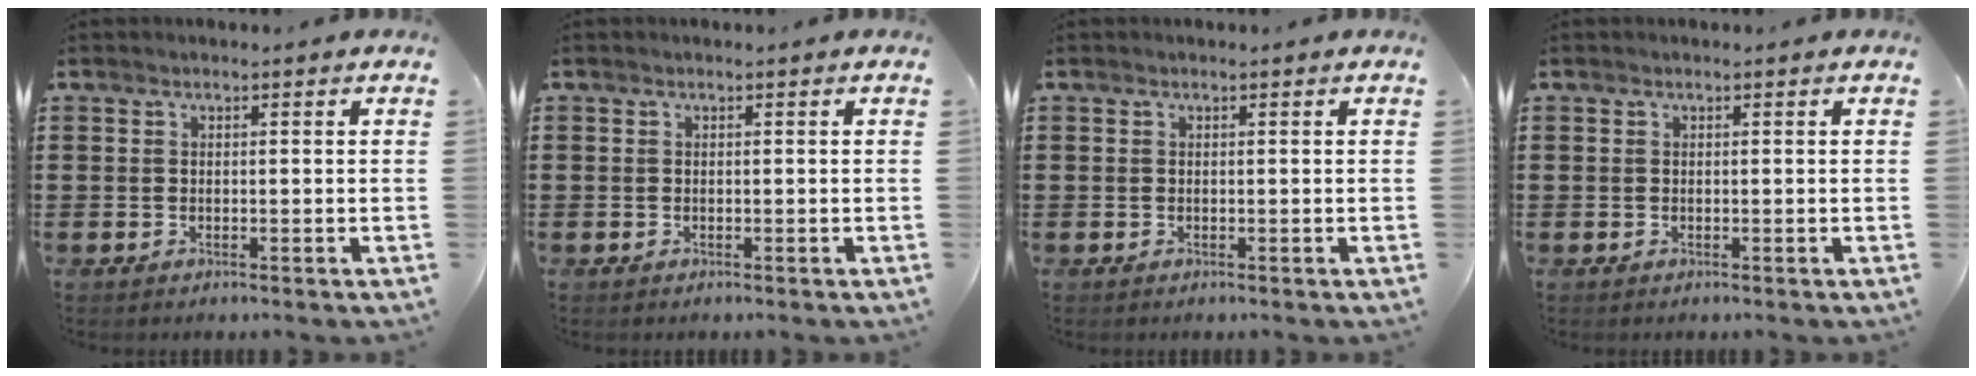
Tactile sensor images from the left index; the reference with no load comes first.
{"total": 0.0}
{"total": 0.0}
{"total": 0.0}